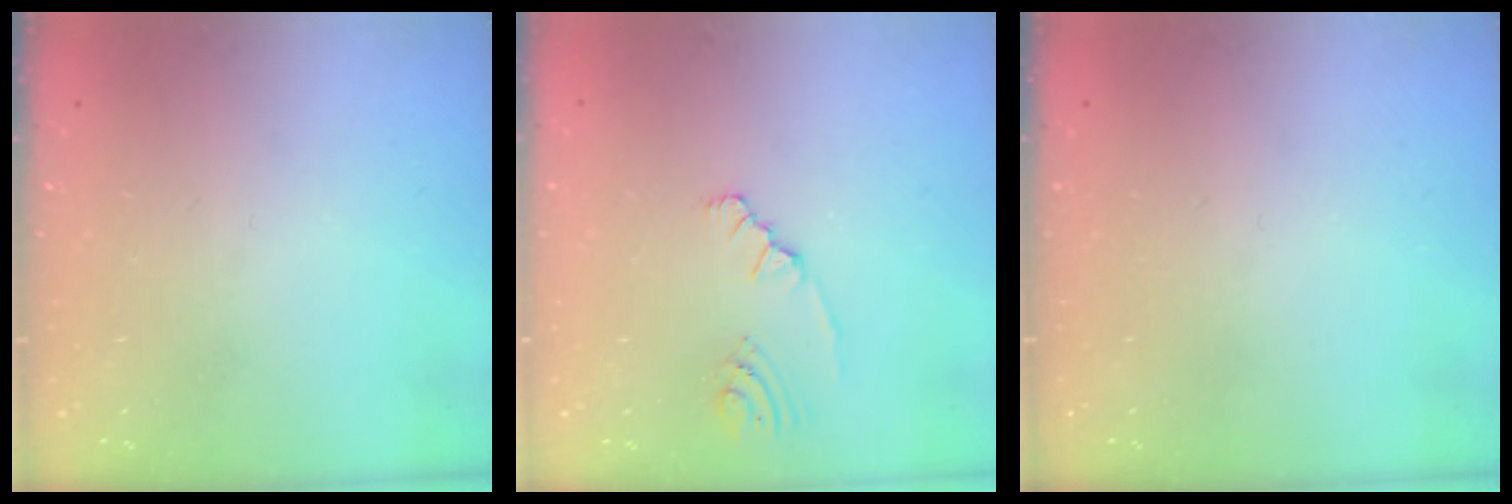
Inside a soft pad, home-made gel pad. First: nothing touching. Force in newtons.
{"total": 2.5, "press": 2.3, "slide": 1.1}
{"total": 0.0}